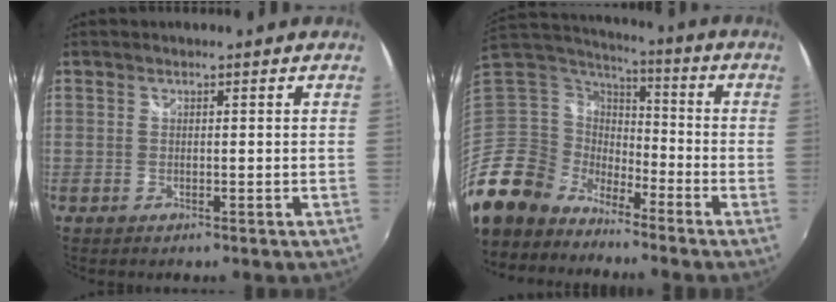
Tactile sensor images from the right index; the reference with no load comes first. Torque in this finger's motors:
{"motor_torque": [-0.80, -0.86, -0.90, -0.21]}